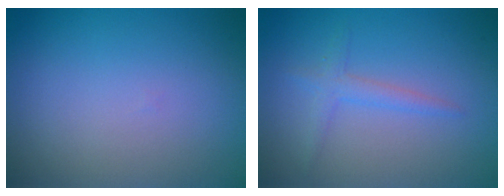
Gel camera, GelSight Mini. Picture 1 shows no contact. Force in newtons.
{"total": 1.6, "press": 1.6, "slide": 0.1}